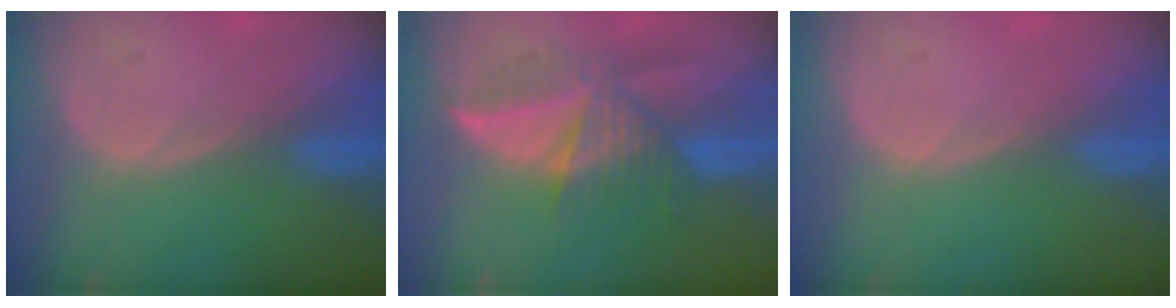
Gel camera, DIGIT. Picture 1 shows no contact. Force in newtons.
{"total": 7.3, "press": 7.2, "slide": 1.2}
{"total": 0.0}